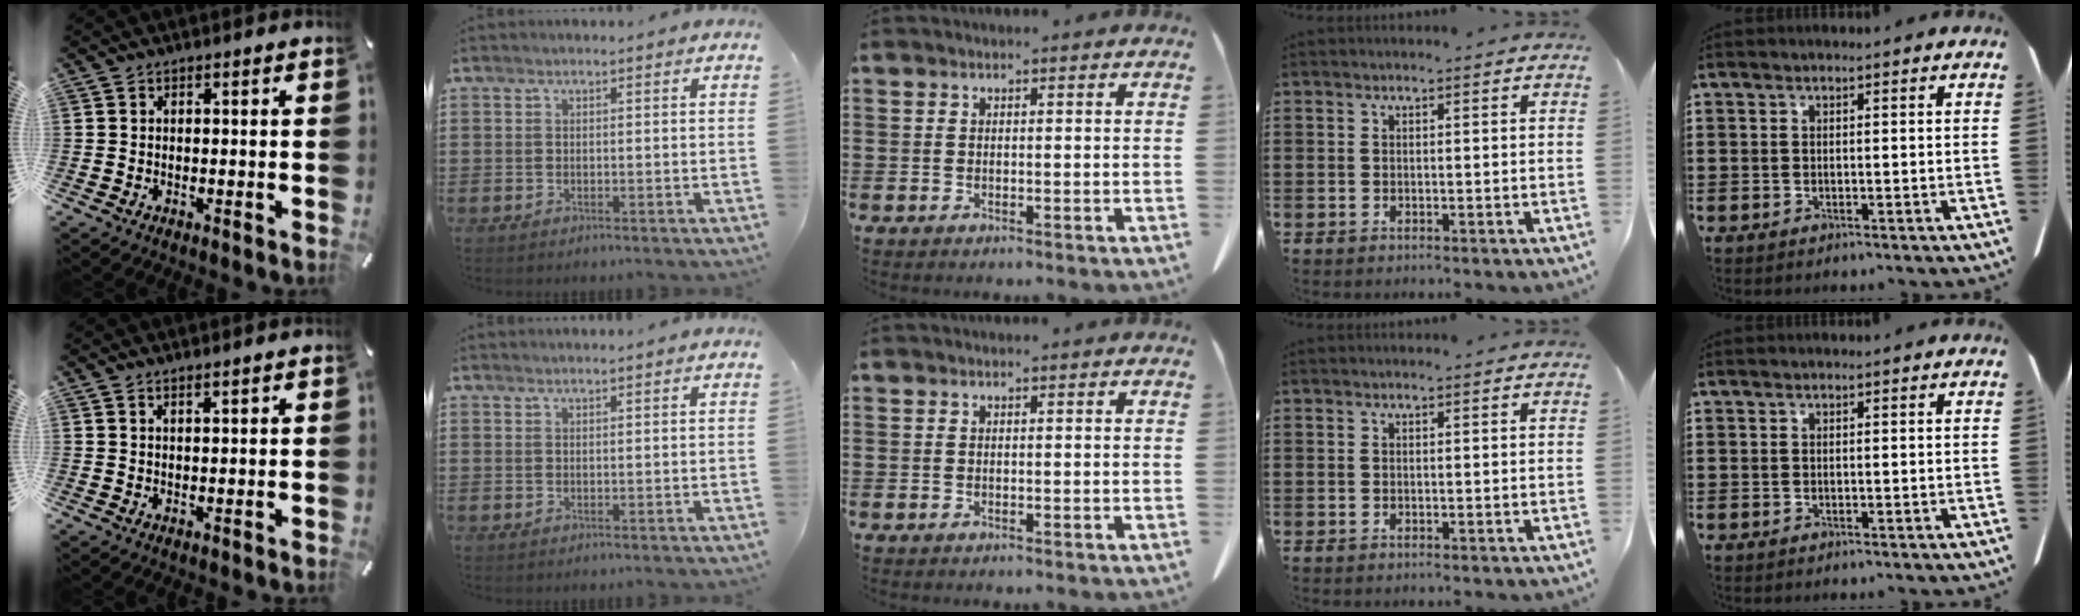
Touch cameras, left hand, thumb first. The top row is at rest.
{"thumb": {"total": 1.3, "force": [1.2, -0.2, 0.6], "torque": [-0.011, -0.003, 0.023]}, "index": {"total": 0.7, "force": [0.6, -0.1, 0.2], "torque": [-0.005, -0.003, 0.013]}}